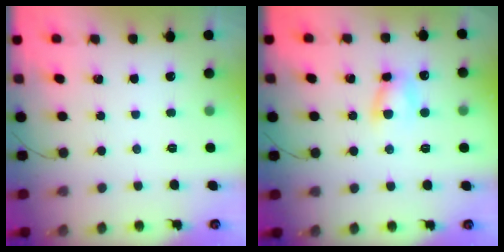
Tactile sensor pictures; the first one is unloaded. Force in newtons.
{"total": 5.7, "press": 5.7, "slide": 0.8}